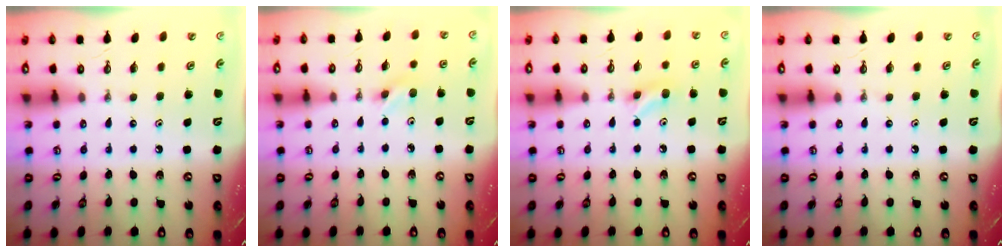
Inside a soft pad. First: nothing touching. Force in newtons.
{"total": 3.9, "press": 3.6, "slide": 1.4}
{"total": 5.7, "press": 5.5, "slide": 1.5}
{"total": 0.0}